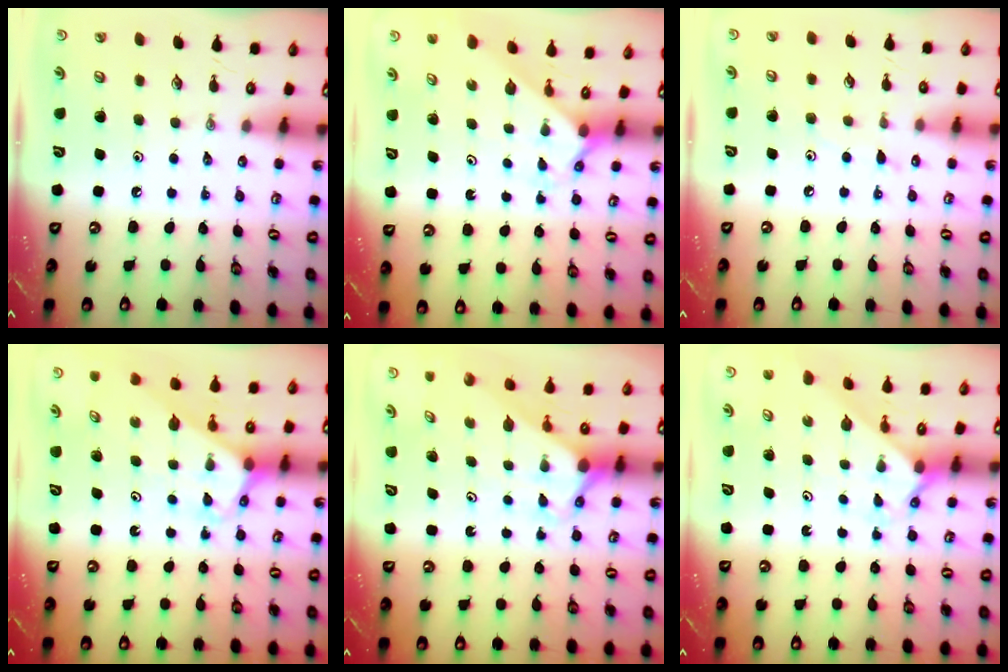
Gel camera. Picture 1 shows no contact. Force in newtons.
{"total": 2.3, "press": 2.3, "slide": 0.1}
{"total": 5.1, "press": 5.1, "slide": 0.6}
{"total": 3.1, "press": 3.1, "slide": 0.2}
{"total": 2.9, "press": 2.9, "slide": 0.0}
{"total": 2.2, "press": 2.2, "slide": 0.3}